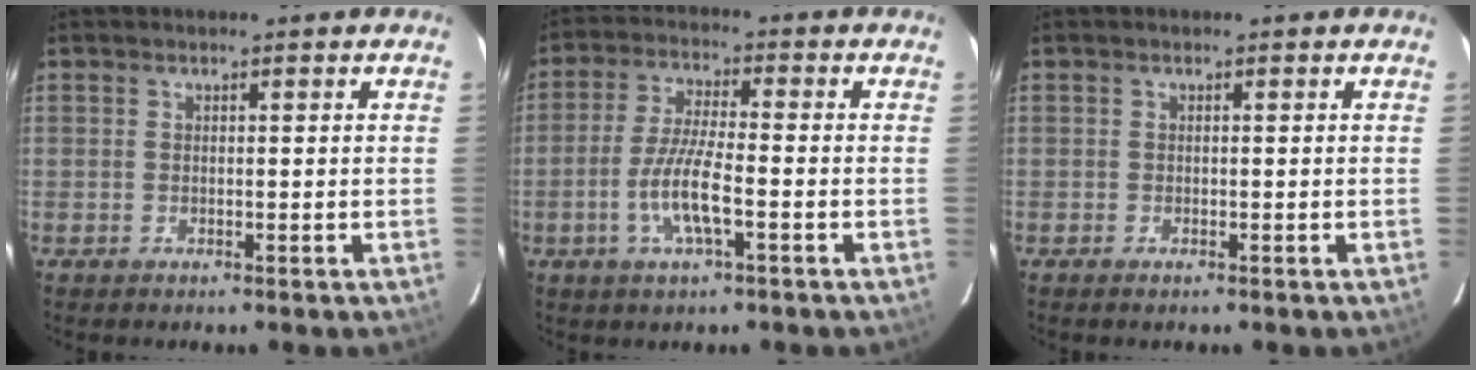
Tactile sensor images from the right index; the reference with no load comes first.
{"total": 8.3, "force": [-3.0, 1.3, 7.7], "torque": [-0.155, -0.005, -0.058]}
{"total": 0.5, "force": [-0.4, 0.1, 0.3], "torque": [-0.007, 0.000, -0.008]}